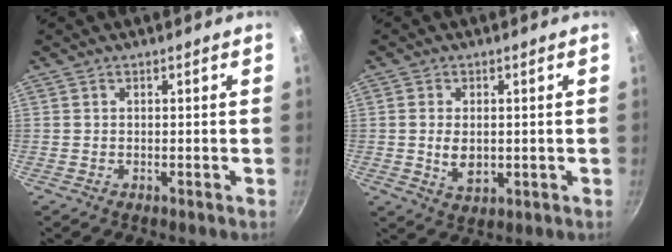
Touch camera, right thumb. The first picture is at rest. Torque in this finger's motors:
{"motor_torque": [-0.34, 0.50, -0.42, 0.18, 0.00]}